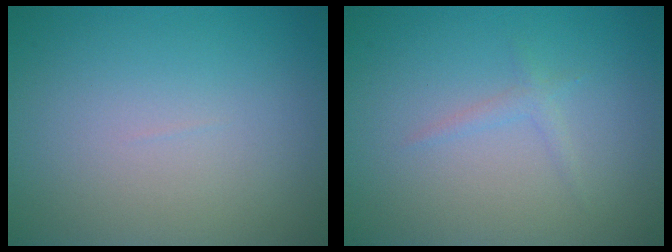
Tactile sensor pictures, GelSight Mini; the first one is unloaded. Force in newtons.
{"total": 0.9, "press": 0.9, "slide": 0.1}